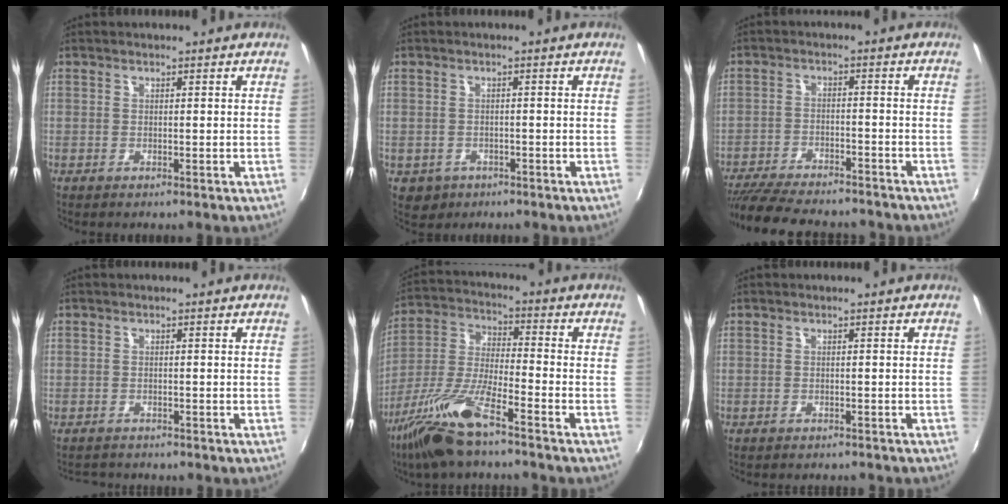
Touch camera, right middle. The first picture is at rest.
{"total": 3.8, "force": [-1.5, 3.3, 1.1], "torque": [-0.032, -0.004, -0.016]}
{"total": 17.7, "force": [-15.3, 4.4, 7.7], "torque": [-0.163, -0.028, -0.230]}
{"total": 3.5, "force": [-3.3, 1.0, 0.5], "torque": [-0.020, -0.010, -0.055]}
{"total": 13.4, "force": [-9.4, 1.8, 9.4], "torque": [-0.203, -0.015, -0.188]}
{"total": 3.8, "force": [-3.4, 1.0, 1.2], "torque": [-0.030, -0.014, -0.048]}